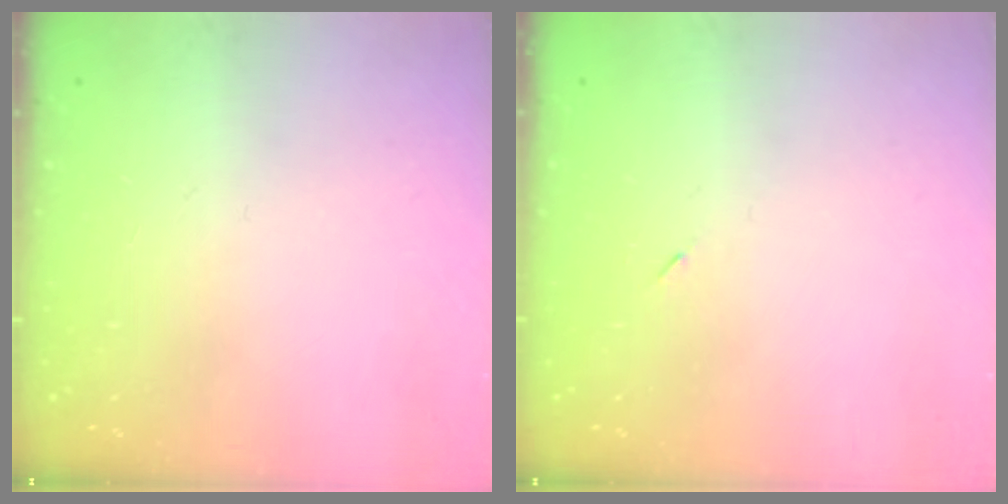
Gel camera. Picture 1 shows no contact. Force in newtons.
{"total": 2.6, "press": 2.3, "slide": 1.2}